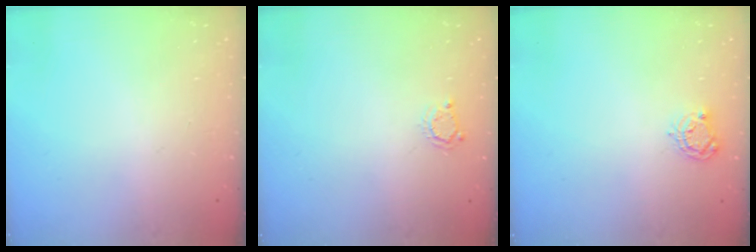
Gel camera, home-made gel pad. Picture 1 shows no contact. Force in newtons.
{"total": 3.1, "press": 3.0, "slide": 0.5}
{"total": 4.7, "press": 4.7, "slide": 0.4}